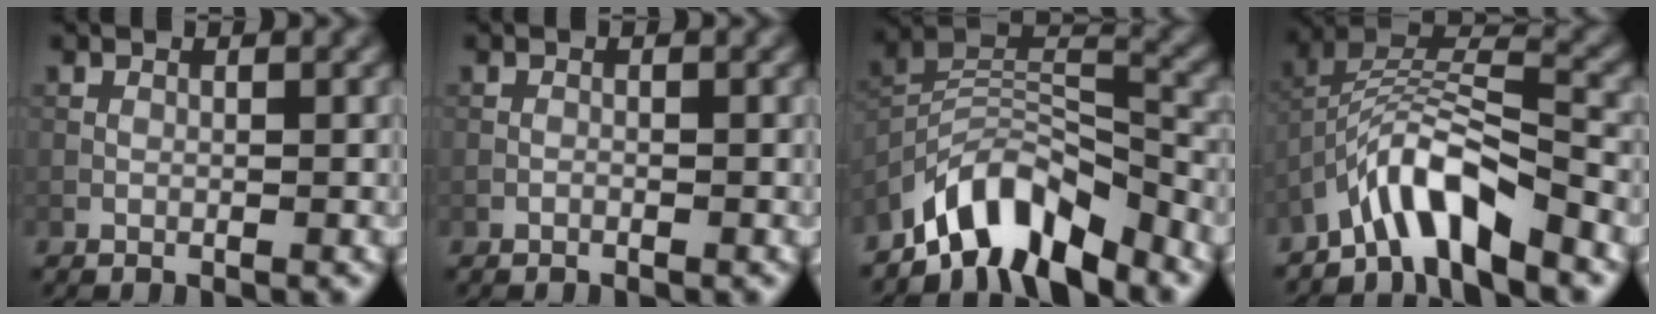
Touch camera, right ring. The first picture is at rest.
{"total": 0.0}
{"total": 8.3, "force": [-6.6, 2.8, 4.2], "torque": [-0.060, 0.001, -0.128]}
{"total": 6.8, "force": [-4.9, 1.7, 4.5], "torque": [-0.077, 0.010, -0.096]}